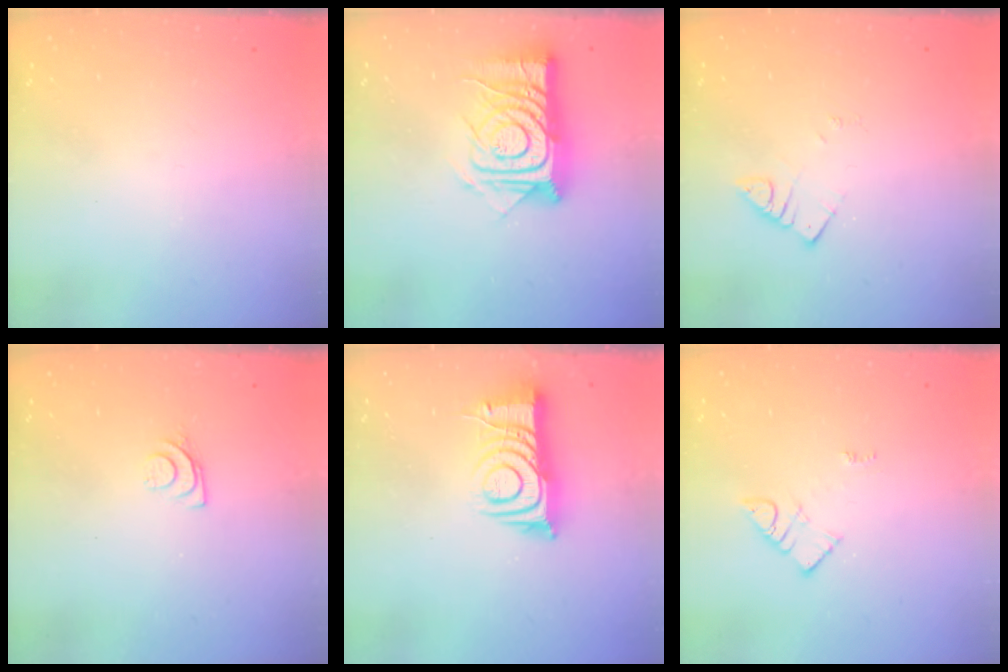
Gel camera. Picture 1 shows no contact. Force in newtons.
{"total": 15.5, "press": 15.4, "slide": 1.2}
{"total": 2.6, "press": 2.6, "slide": 0.1}
{"total": 6.5, "press": 6.5, "slide": 0.7}
{"total": 9.9, "press": 9.9, "slide": 1.0}
{"total": 3.9, "press": 3.8, "slide": 0.4}